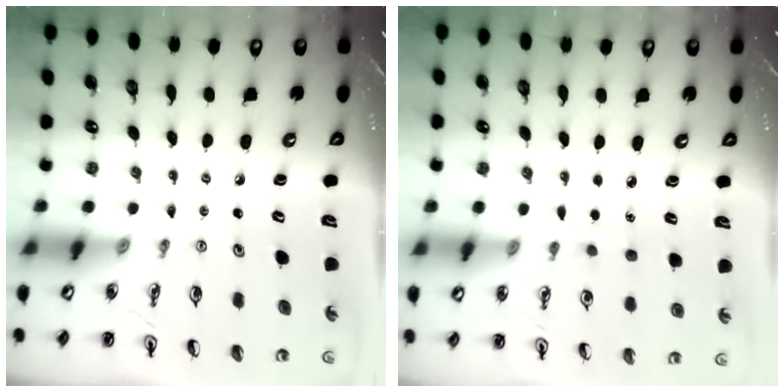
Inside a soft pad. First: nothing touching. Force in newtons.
{"total": 2.9, "press": 2.8, "slide": 0.5}